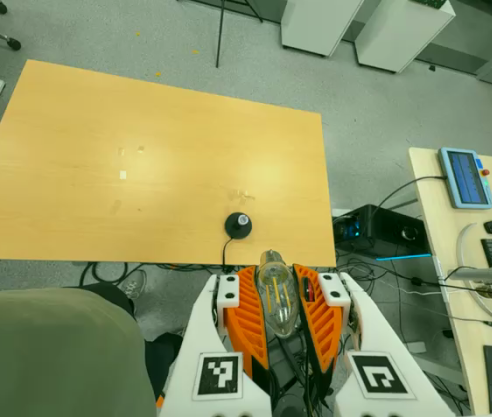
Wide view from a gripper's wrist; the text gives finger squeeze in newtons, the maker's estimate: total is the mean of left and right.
{"total": 22.5, "left": 25.3, "right": 19.8}